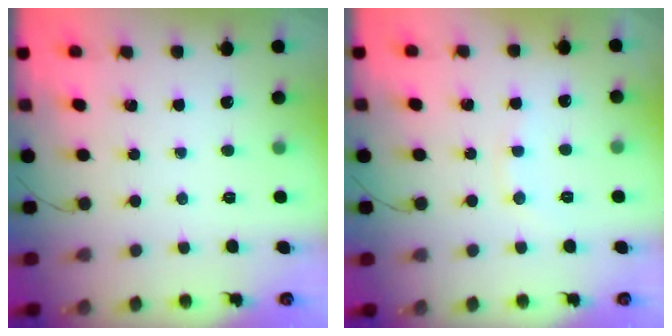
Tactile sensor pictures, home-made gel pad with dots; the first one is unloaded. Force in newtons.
{"total": 6.2, "press": 6.1, "slide": 1.3}